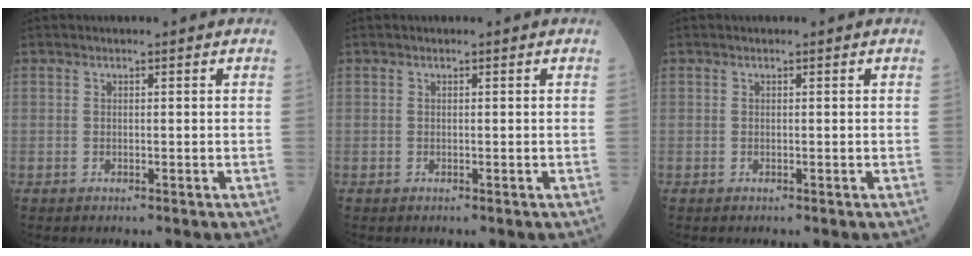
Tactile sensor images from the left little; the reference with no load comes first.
{"total": 0.0}
{"total": 0.0}